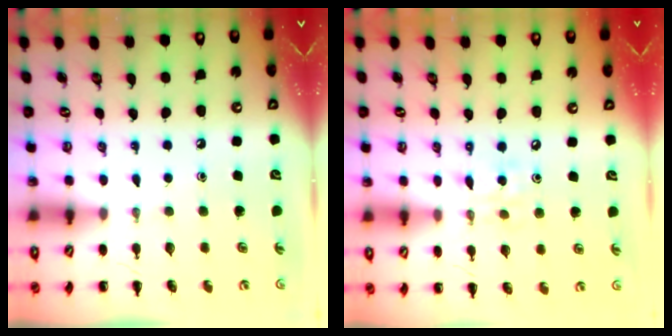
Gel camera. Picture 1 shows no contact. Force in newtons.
{"total": 5.5, "press": 5.4, "slide": 1.3}